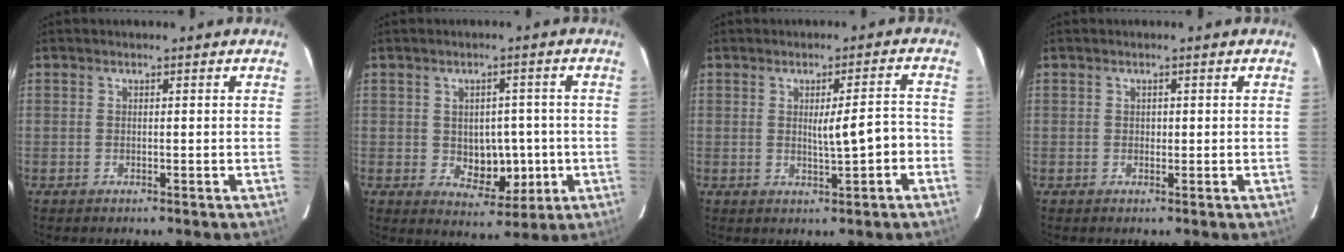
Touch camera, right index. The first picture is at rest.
{"total": 6.9, "force": [-0.6, 4.7, 5.0], "torque": [-0.060, 0.005, 0.003]}
{"total": 5.2, "force": [-1.0, 0.6, 5.0], "torque": [-0.074, 0.008, -0.008]}
{"total": 0.7, "force": [0.1, 0.5, 0.4], "torque": [-0.007, 0.002, 0.001]}